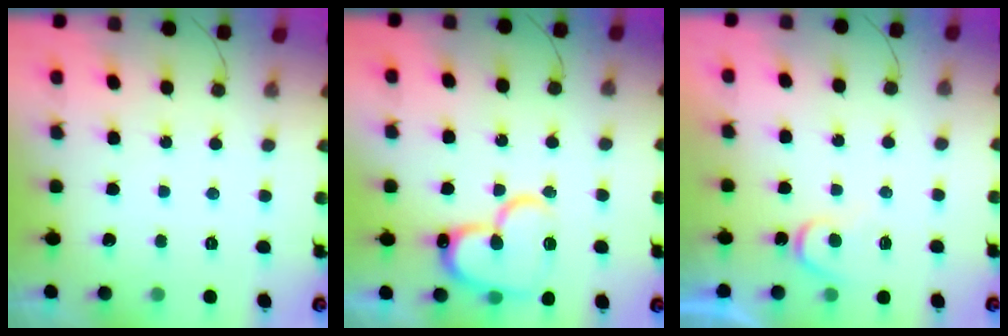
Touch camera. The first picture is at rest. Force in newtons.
{"total": 17.9, "press": 17.7, "slide": 2.4}
{"total": 6.0, "press": 6.0, "slide": 0.5}